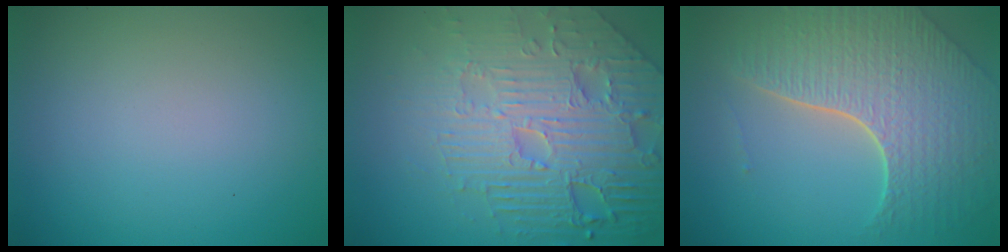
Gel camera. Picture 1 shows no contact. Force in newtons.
{"total": 8.7, "press": 6.2, "slide": 6.1}
{"total": 7.8, "press": 5.6, "slide": 5.4}